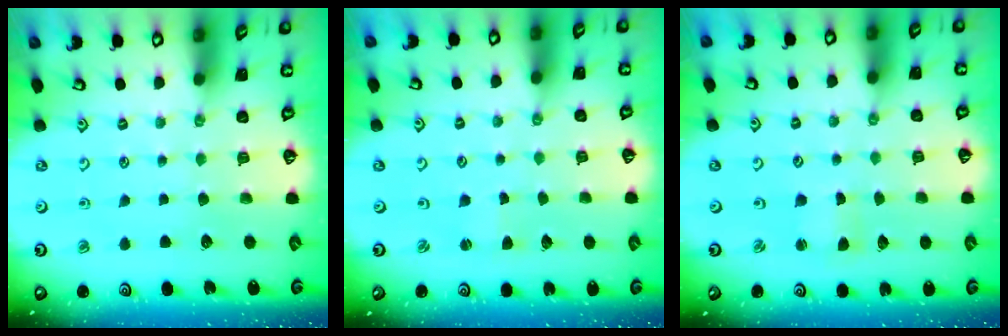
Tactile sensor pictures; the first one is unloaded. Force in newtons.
{"total": 1.0, "press": 1.0, "slide": 0.2}
{"total": 1.4, "press": 1.3, "slide": 0.3}